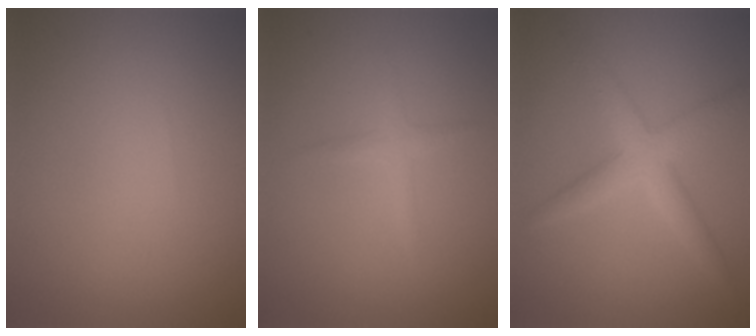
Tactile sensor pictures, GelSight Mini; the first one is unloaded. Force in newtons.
{"total": 1.3, "press": 1.3, "slide": 0.0}
{"total": 3.6, "press": 3.6, "slide": 0.1}